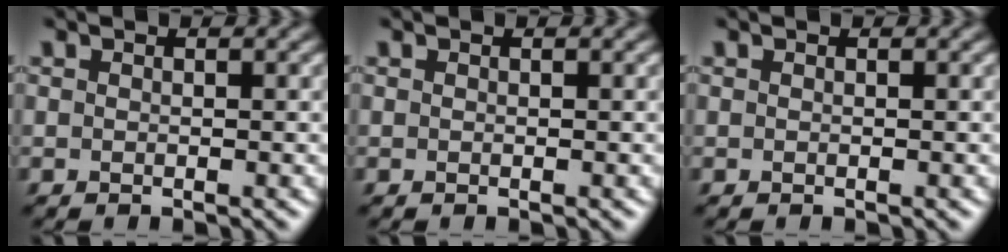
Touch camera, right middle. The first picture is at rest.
{"total": 0.0}
{"total": 0.0}